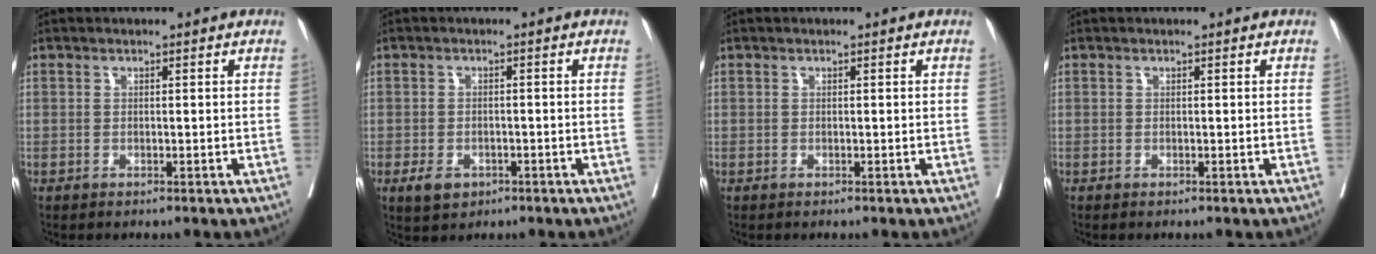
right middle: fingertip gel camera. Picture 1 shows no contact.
{"total": 3.5, "force": [-2.0, 2.3, 1.8], "torque": [-0.036, -0.003, -0.023]}
{"total": 0.0}
{"total": 0.0}